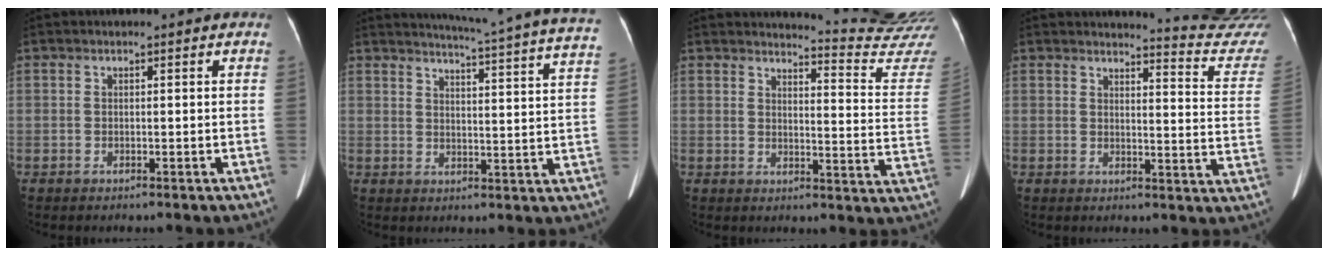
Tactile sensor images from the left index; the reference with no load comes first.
{"total": 21.6, "force": [19.9, -1.4, 8.1], "torque": [-0.122, -0.082, 0.226]}
{"total": 15.5, "force": [15.3, -2.1, 1.2], "torque": [-0.010, -0.150, 0.154]}
{"total": 14.0, "force": [13.9, -1.5, 0.7], "torque": [0.001, -0.138, 0.130]}